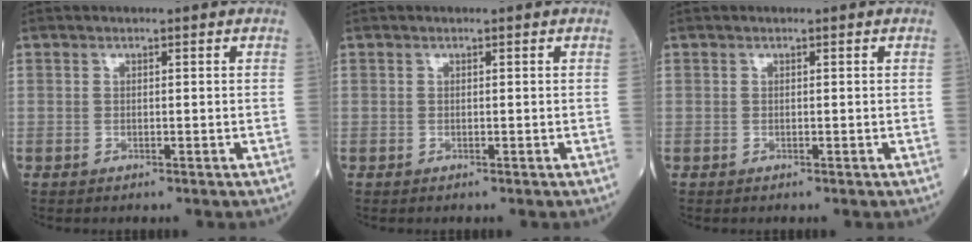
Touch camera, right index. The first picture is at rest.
{"total": 0.0}
{"total": 0.0}